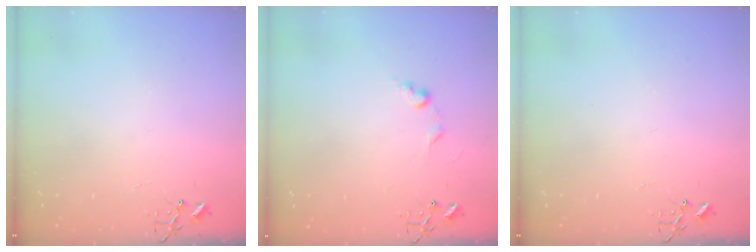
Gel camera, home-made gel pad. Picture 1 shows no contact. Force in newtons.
{"total": 6.5, "press": 6.5, "slide": 0.7}
{"total": 0.0}